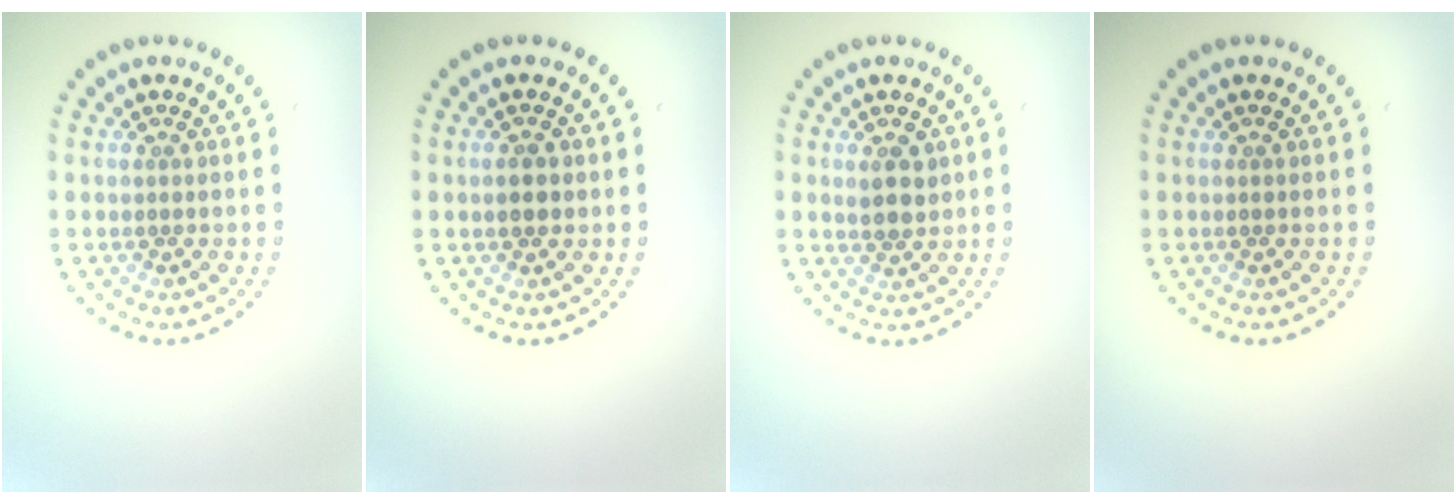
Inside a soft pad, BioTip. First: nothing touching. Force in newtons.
{"total": 2.1, "press": 2.1, "slide": 0.1}
{"total": 2.4, "press": 2.2, "slide": 0.8}
{"total": 0.0}